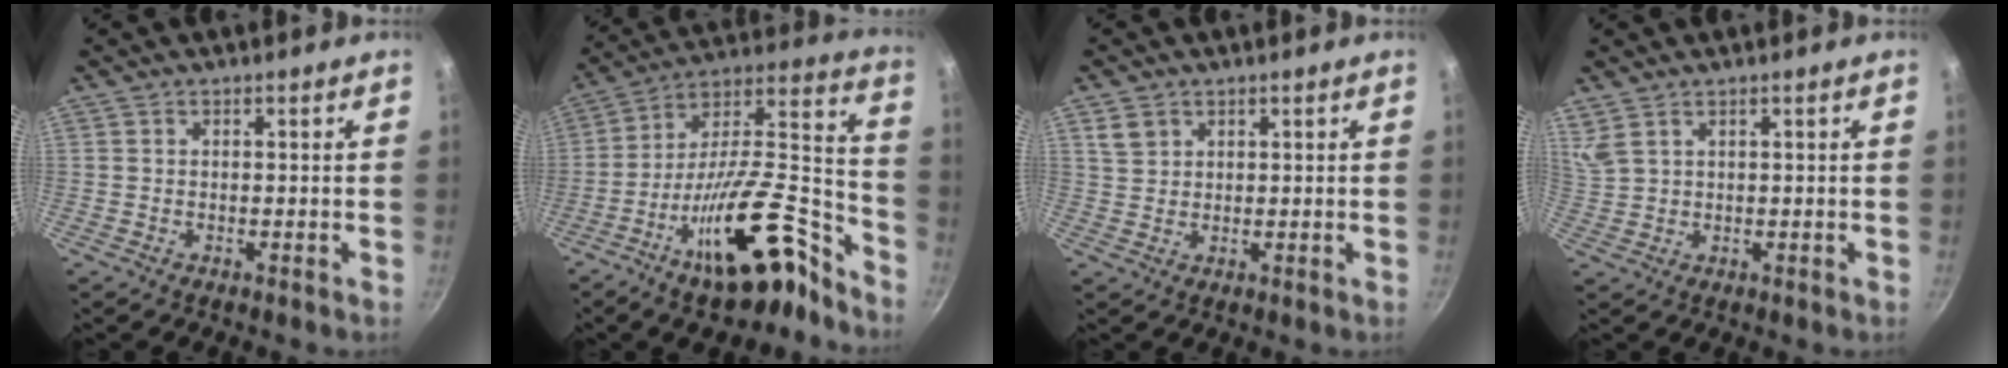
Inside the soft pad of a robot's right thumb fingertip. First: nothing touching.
{"total": 23.5, "force": [-14.9, 8.2, 16.3], "torque": [-0.200, 0.112, -0.254]}
{"total": 3.4, "force": [1.7, 2.7, 1.3], "torque": [-0.011, 0.001, 0.036]}
{"total": 4.1, "force": [3.0, 1.9, 2.0], "torque": [-0.038, -0.008, 0.068]}